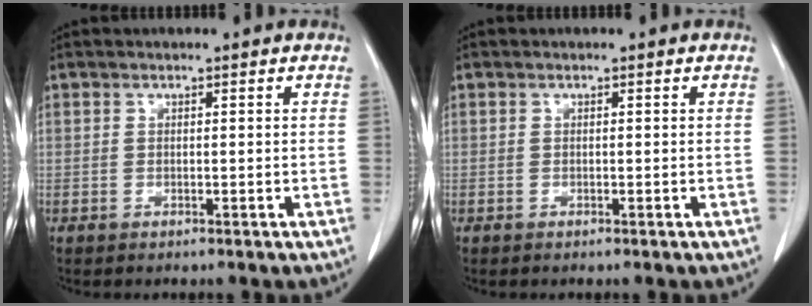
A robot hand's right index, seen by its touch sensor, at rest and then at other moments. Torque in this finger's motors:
{"motor_torque": [-0.06, 0.06, 0.00, 0.00]}